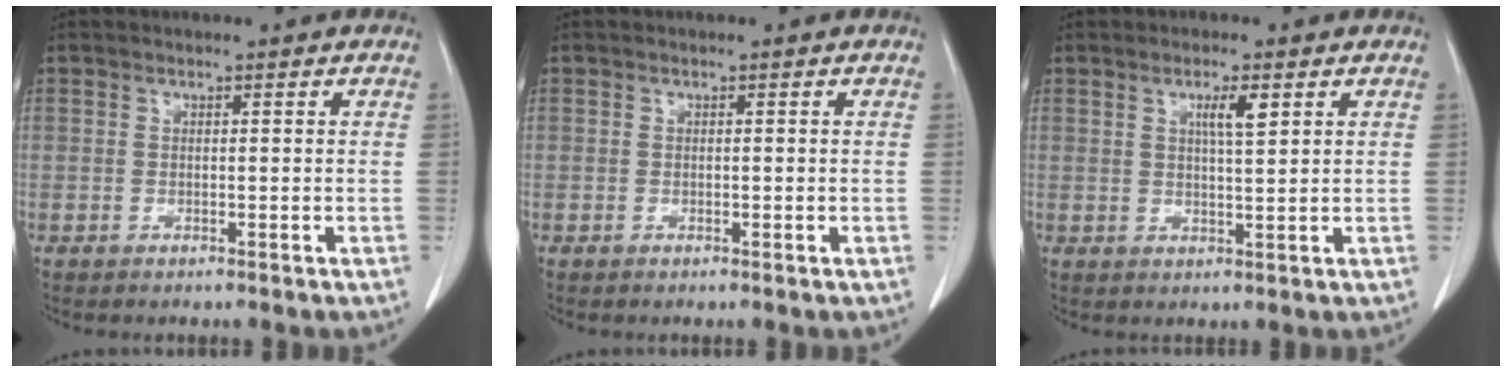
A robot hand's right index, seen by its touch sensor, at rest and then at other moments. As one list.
[{"total": 0.5, "force": [-0.1, 0.2, 0.4], "torque": [-0.008, -0.001, 0.000]}, {"total": 3.5, "force": [1.6, 0.3, 3.1], "torque": [-0.053, -0.001, 0.025]}]